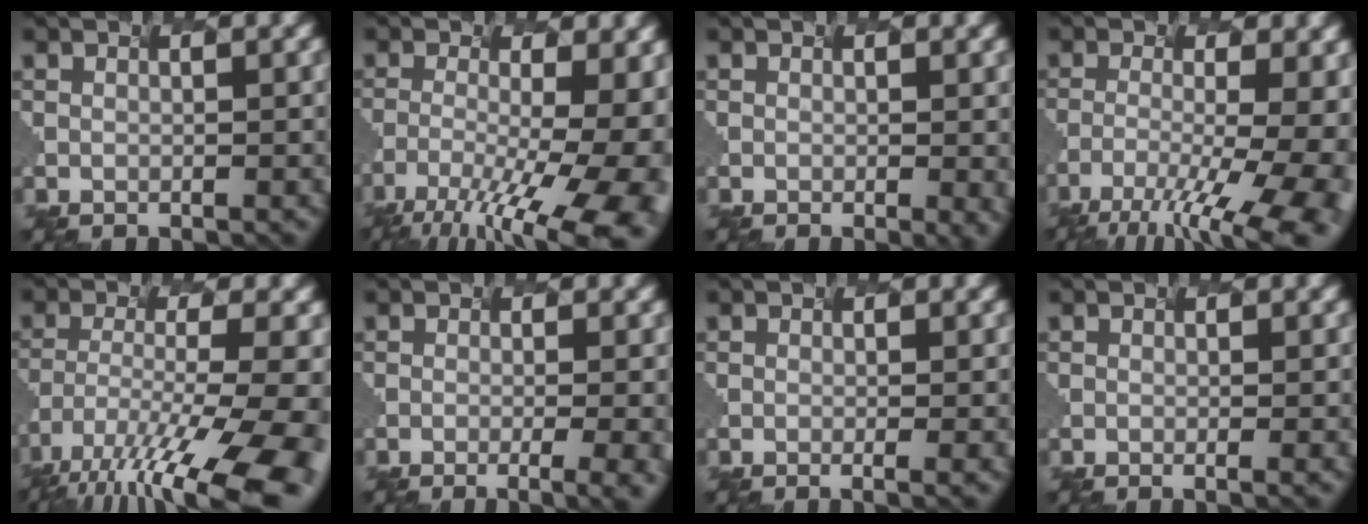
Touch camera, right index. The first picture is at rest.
{"total": 13.9, "force": [-7.2, 4.3, 11.1], "torque": [-0.183, -0.023, -0.075]}
{"total": 2.0, "force": [-0.6, 0.1, 1.9], "torque": [-0.025, -0.003, 0.019]}
{"total": 12.2, "force": [-7.1, 3.4, 9.4], "torque": [-0.156, -0.019, -0.070]}
{"total": 14.3, "force": [-10.0, 3.2, 9.7], "torque": [-0.203, -0.040, -0.119]}
{"total": 6.8, "force": [-1.7, 2.6, 6.0], "torque": [-0.040, 0.003, 0.010]}
{"total": 1.7, "force": [-0.6, 0.1, 1.6], "torque": [-0.027, 0.002, 0.007]}
{"total": 1.0, "force": [-0.4, -0.1, 0.9], "torque": [-0.019, 0.003, 0.007]}